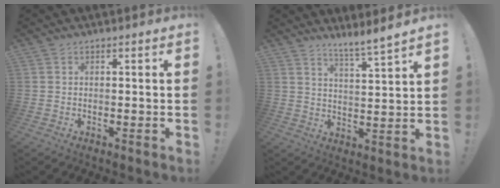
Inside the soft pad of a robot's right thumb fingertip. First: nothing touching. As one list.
[{"total": 6.4, "force": [5.6, -0.8, 3.1], "torque": [-0.054, -0.045, 0.092]}]